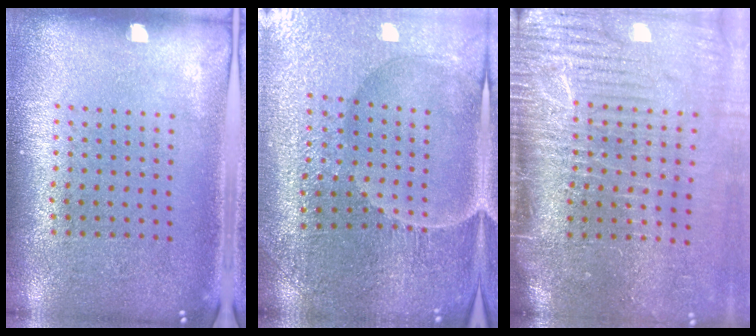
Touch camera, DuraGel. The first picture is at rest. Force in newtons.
{"total": 3.6, "press": 3.6, "slide": 0.4}
{"total": 4.8, "press": 4.0, "slide": 2.7}